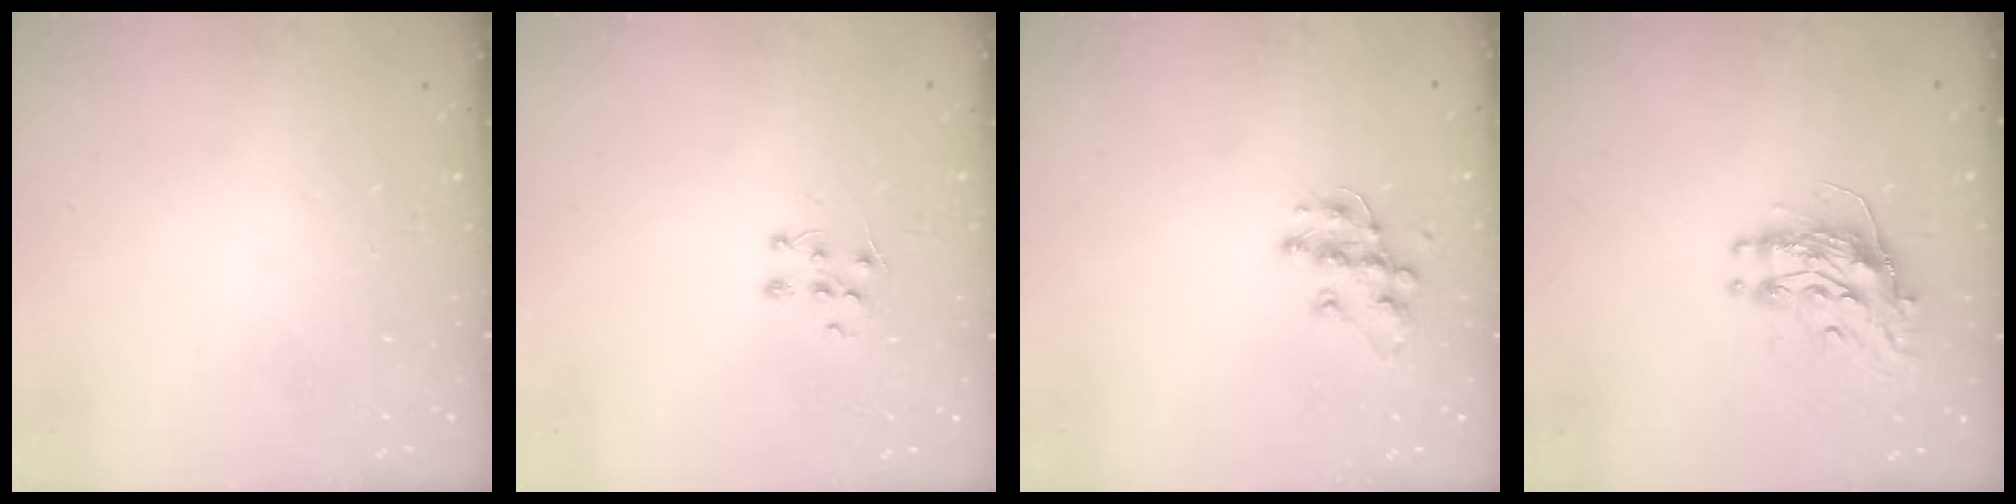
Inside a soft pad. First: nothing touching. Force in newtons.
{"total": 4.9, "press": 4.9, "slide": 0.4}
{"total": 11.3, "press": 11.2, "slide": 0.7}
{"total": 9.6, "press": 9.6, "slide": 0.3}